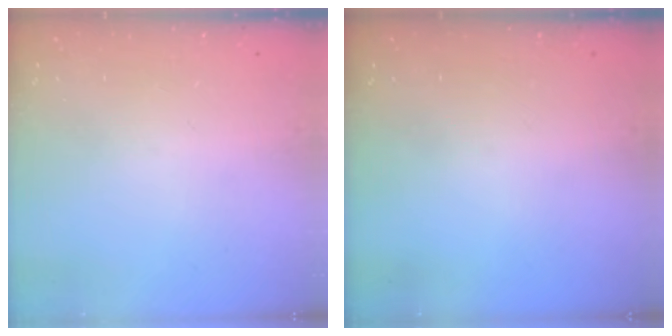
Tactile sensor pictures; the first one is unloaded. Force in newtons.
{"total": 0.0}